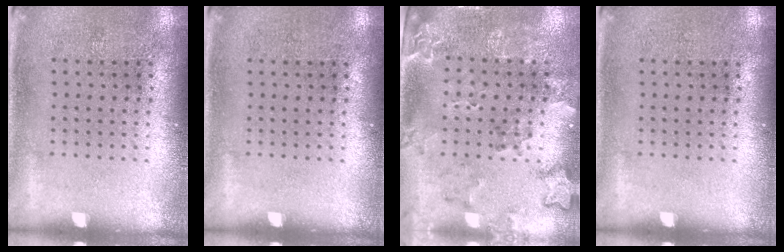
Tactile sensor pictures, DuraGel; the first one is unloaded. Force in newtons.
{"total": 0.0}
{"total": 1.9, "press": 1.7, "slide": 1.0}
{"total": 0.0}